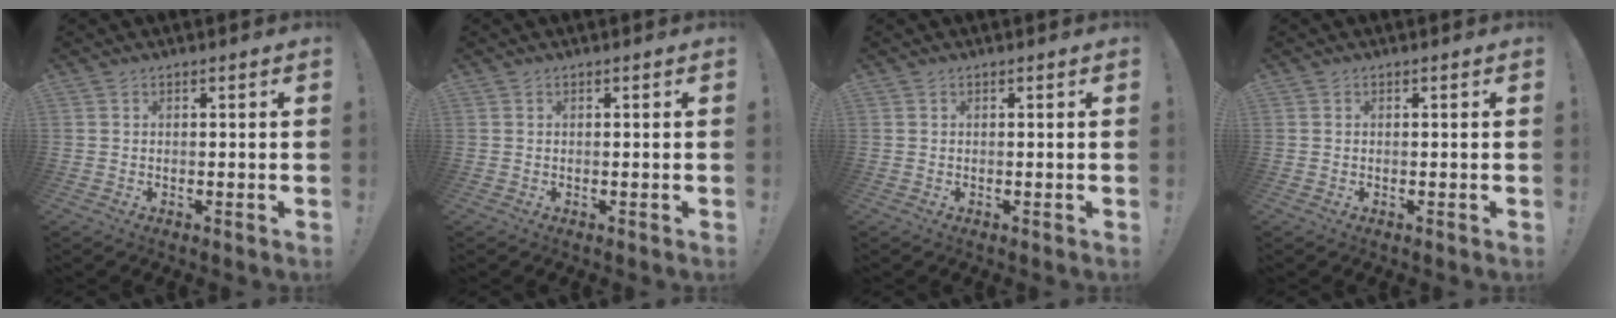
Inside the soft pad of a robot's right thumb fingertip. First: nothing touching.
{"total": 0.0}
{"total": 0.0}
{"total": 0.0}